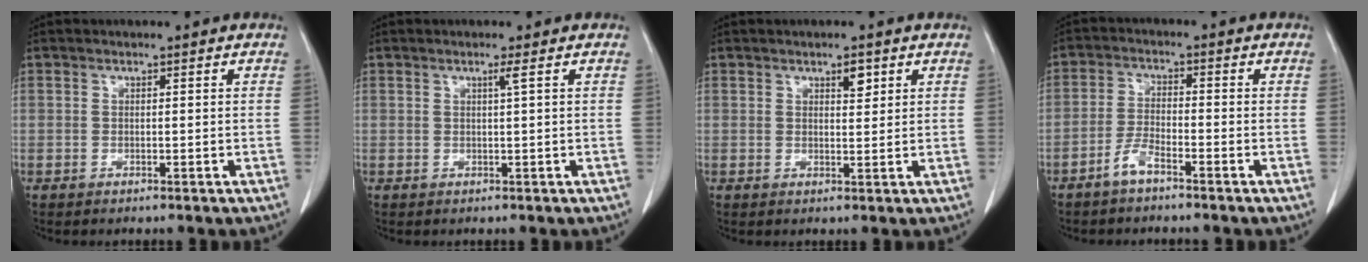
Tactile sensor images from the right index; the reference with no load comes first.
{"total": 1.0, "force": [0.4, -0.4, 0.8], "torque": [-0.021, -0.003, 0.011]}
{"total": 2.1, "force": [1.2, 0.8, 1.6], "torque": [-0.024, -0.004, 0.019]}
{"total": 3.5, "force": [-2.6, 0.6, 2.2], "torque": [-0.048, 0.003, -0.052]}